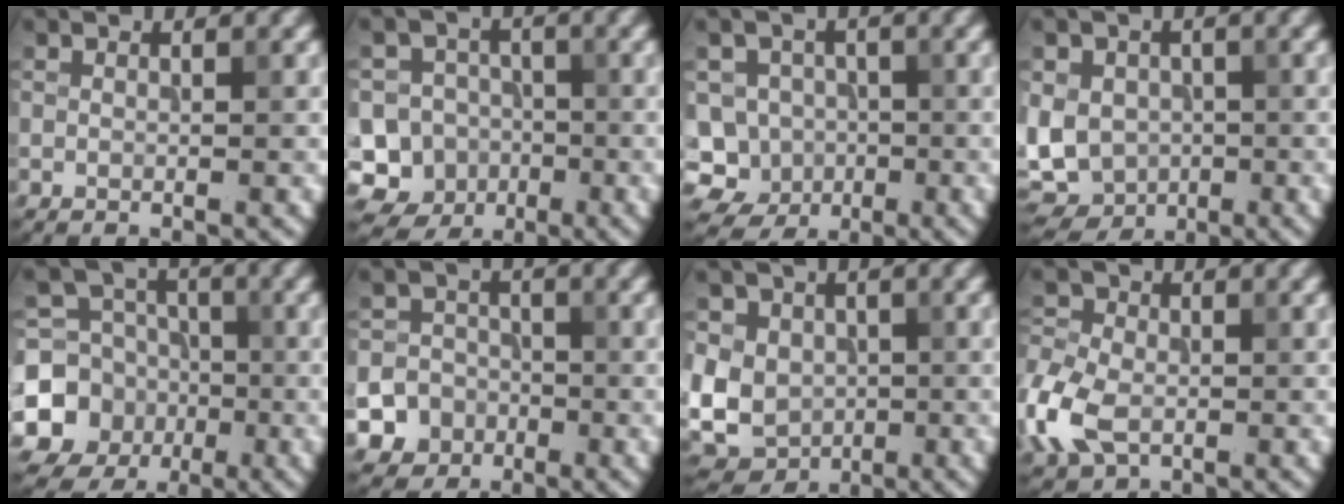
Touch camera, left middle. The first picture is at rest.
{"total": 12.1, "force": [-5.0, 10.8, 2.0], "torque": [-0.057, -0.011, -0.097]}
{"total": 7.8, "force": [-2.8, 7.0, 1.8], "torque": [-0.023, 0.003, -0.063]}
{"total": 8.9, "force": [-1.0, 7.5, 4.7], "torque": [-0.092, -0.001, -0.033]}
{"total": 10.7, "force": [-2.9, 9.9, 2.8], "torque": [-0.058, -0.016, -0.075]}
{"total": 5.5, "force": [-2.7, 4.7, 0.6], "torque": [0.015, -0.007, -0.065]}
{"total": 10.0, "force": [0.1, 8.8, 4.8], "torque": [-0.101, 0.021, -0.034]}
{"total": 7.4, "force": [-2.3, 5.1, 4.9], "torque": [-0.131, -0.009, -0.052]}